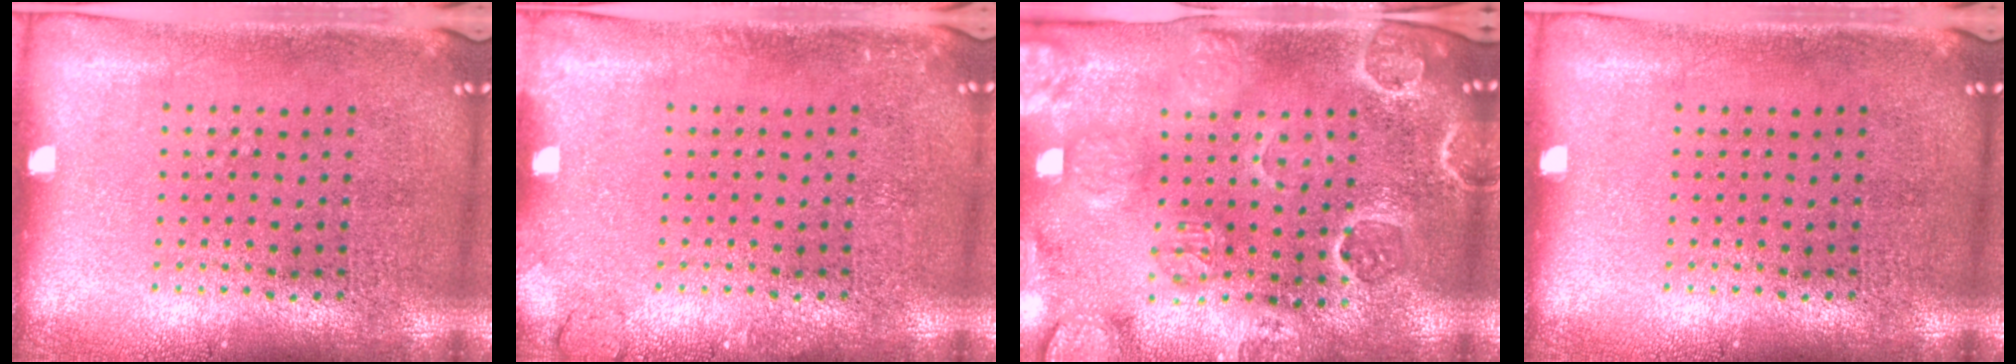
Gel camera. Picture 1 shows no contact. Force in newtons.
{"total": 1.2, "press": 1.2, "slide": 0.2}
{"total": 3.2, "press": 3.1, "slide": 0.9}
{"total": 0.0}